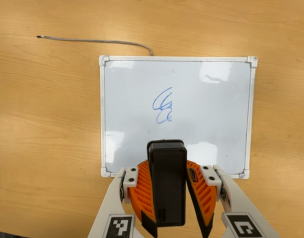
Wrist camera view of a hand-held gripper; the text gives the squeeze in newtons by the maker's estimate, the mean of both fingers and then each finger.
{"total": 8.4, "left": 8.5, "right": 8.3}